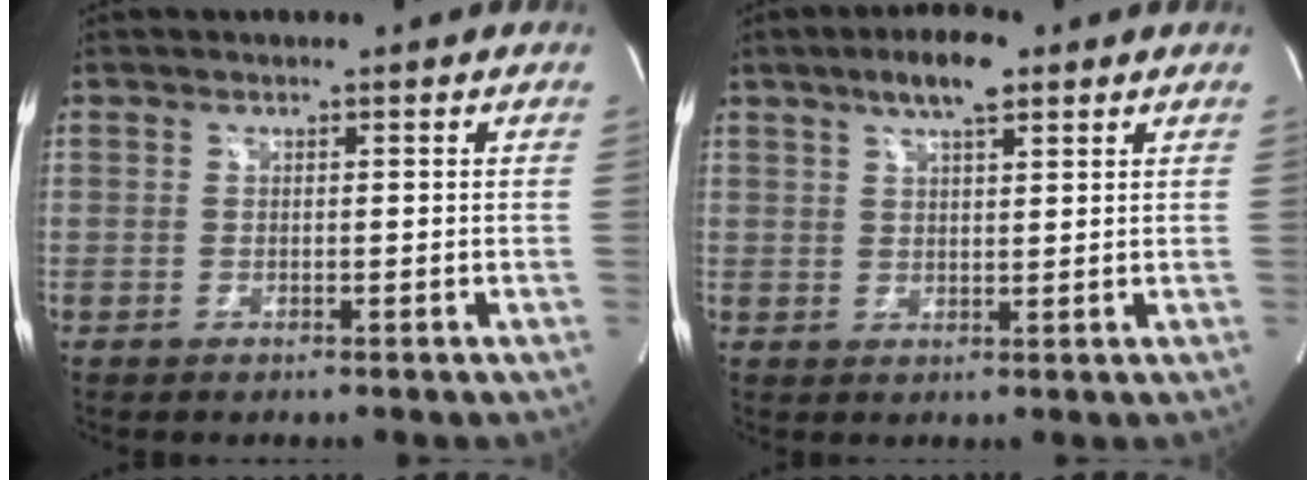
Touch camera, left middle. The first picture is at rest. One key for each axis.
{"total": 6.0, "fx": 3.8, "fy": 1.5, "fz": 4.4, "tx": -0.082, "ty": 0.009, "tz": 0.063}